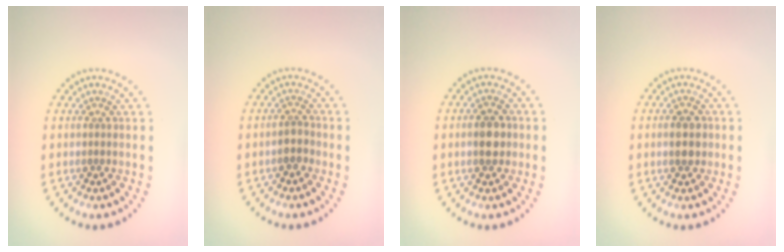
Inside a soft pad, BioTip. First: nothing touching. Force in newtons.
{"total": 1.6, "press": 1.4, "slide": 0.7}
{"total": 2.5, "press": 2.5, "slide": 0.1}
{"total": 2.6, "press": 2.6, "slide": 0.0}